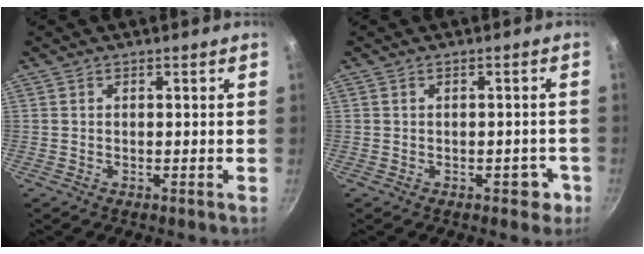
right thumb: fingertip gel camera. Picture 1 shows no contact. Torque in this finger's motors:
{"motor_torque": [0.43, 0.55, -0.37, -0.03, 0.10]}